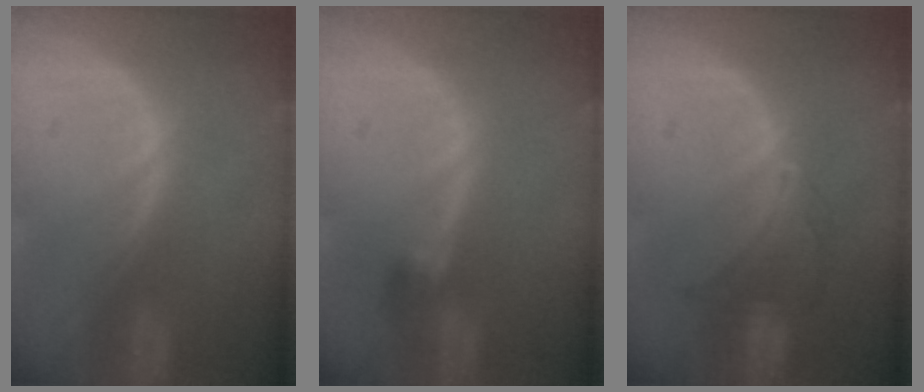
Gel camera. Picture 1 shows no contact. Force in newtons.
{"total": 2.8, "press": 2.6, "slide": 1.0}
{"total": 5.1, "press": 5.1, "slide": 0.5}